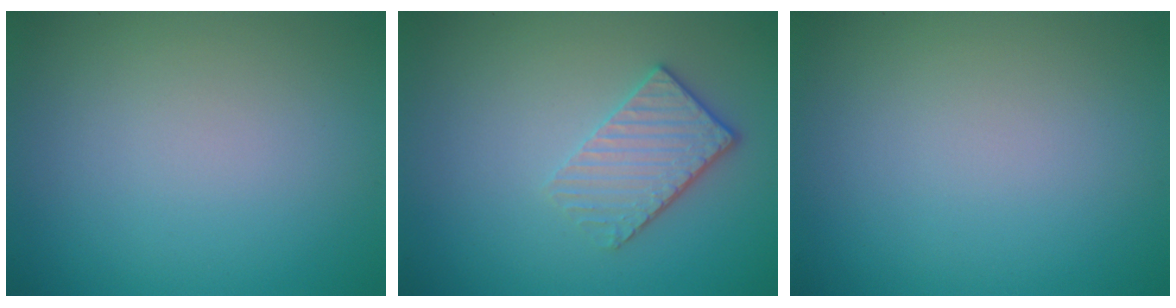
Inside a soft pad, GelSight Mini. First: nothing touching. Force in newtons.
{"total": 3.3, "press": 2.8, "slide": 1.7}
{"total": 0.0}